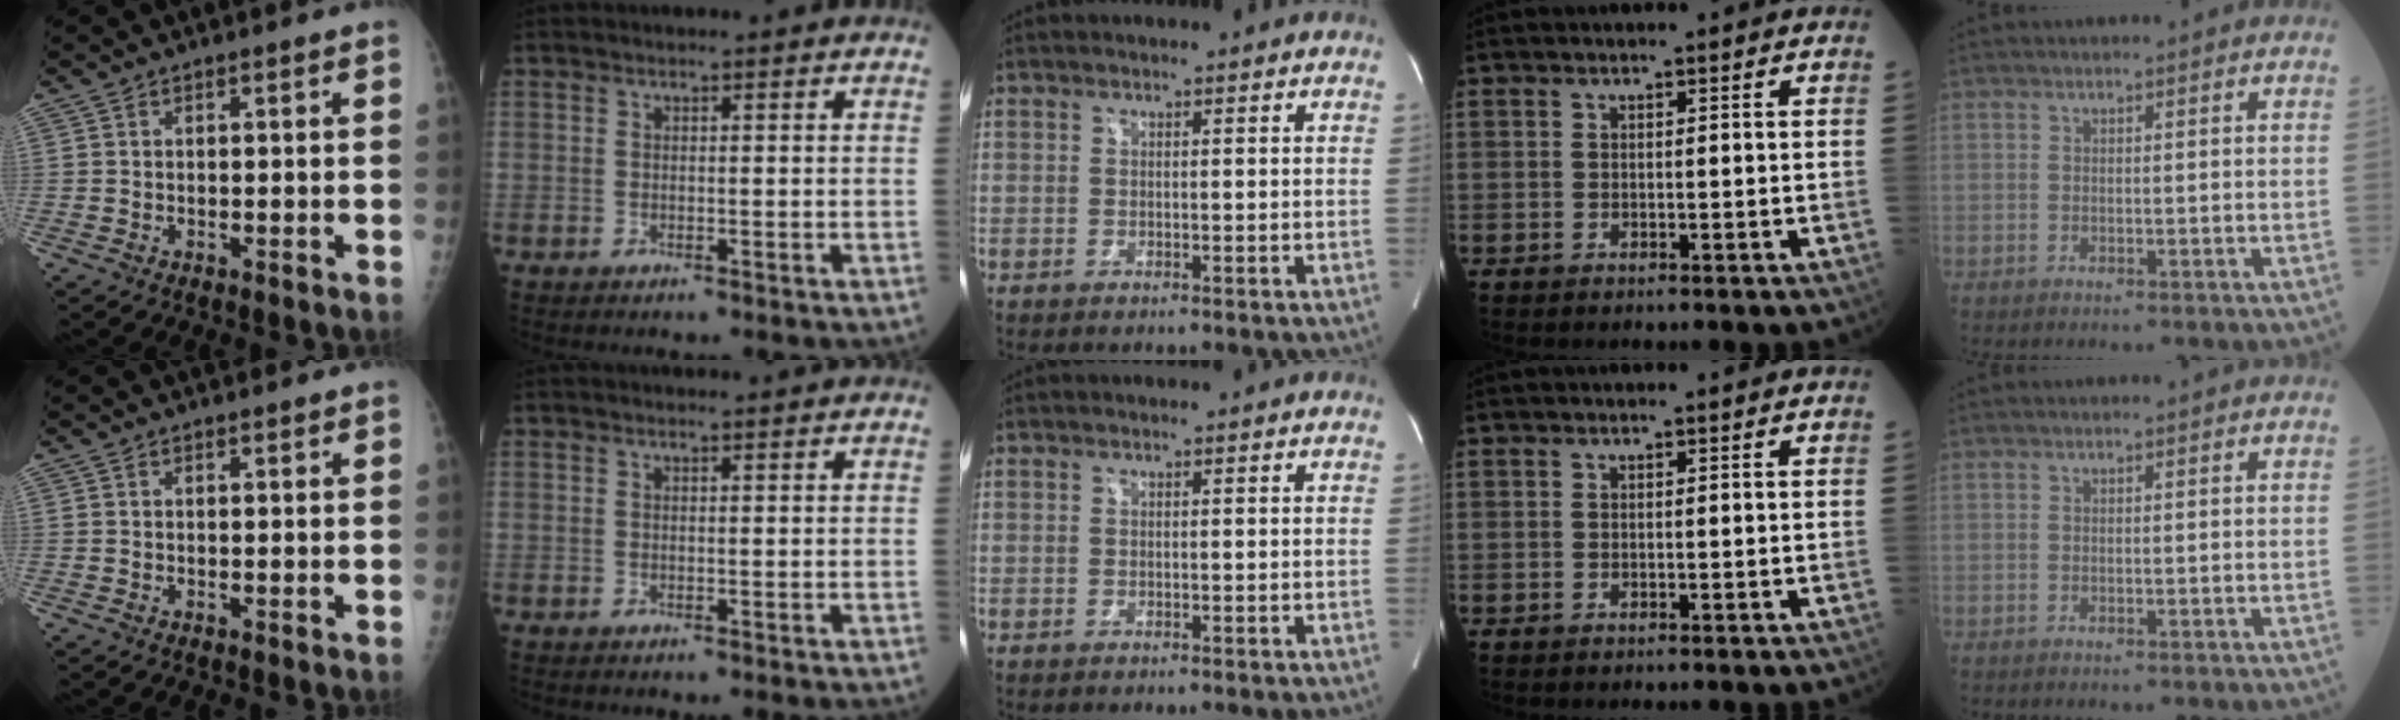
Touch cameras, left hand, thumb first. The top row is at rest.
{"thumb": {"total": 0.7, "force": [0.6, 0.2, 0.3], "torque": [-0.005, -0.003, 0.009]}, "index": {"total": 0.6, "force": [0.6, -0.1, 0.2], "torque": [-0.008, 0.001, 0.010]}}